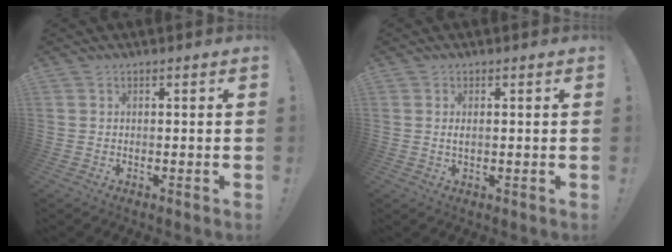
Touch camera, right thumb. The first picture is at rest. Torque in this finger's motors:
{"motor_torque": [-0.04, -0.13, 0.10, 0.10, 0.07]}